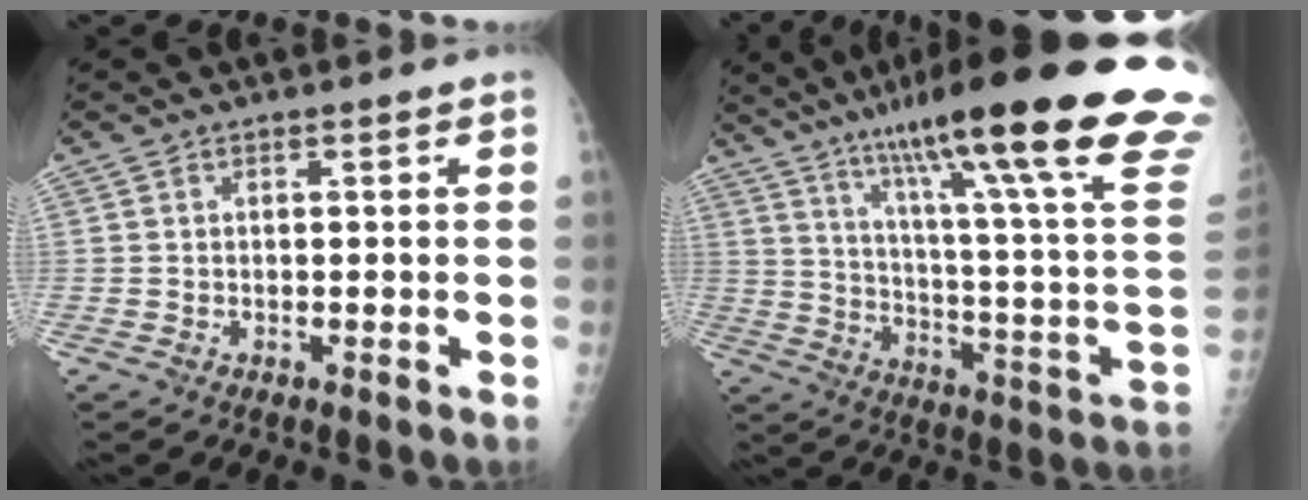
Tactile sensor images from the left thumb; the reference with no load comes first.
{"total": 33.8, "force": [21.6, 3.3, 25.8], "torque": [-0.312, -0.071, 0.319]}